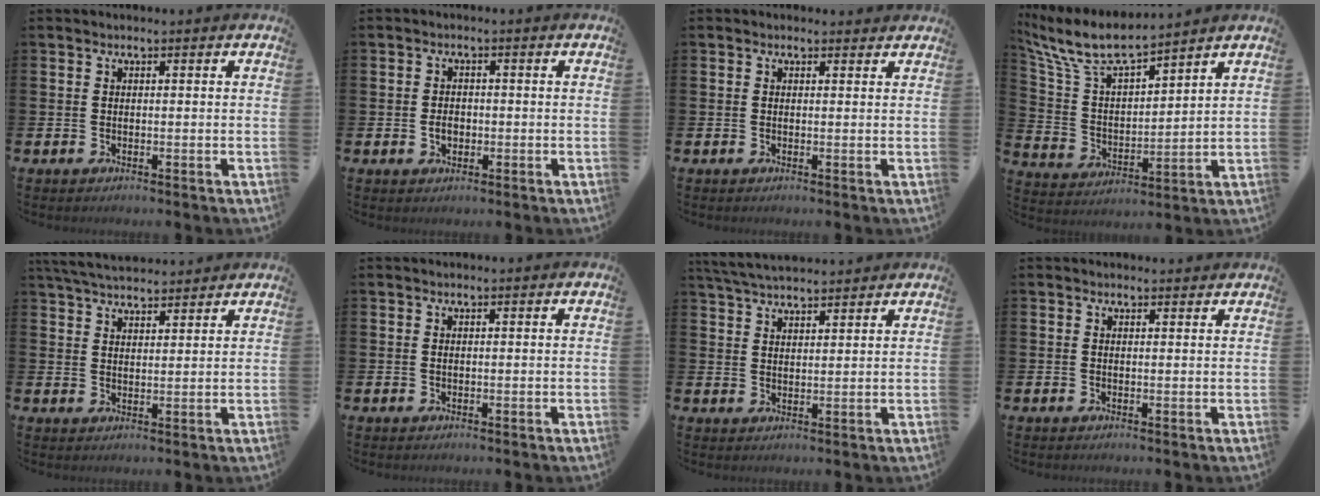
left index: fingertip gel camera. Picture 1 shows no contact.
{"total": 2.1, "force": [-0.4, 1.6, 1.4], "torque": [-0.012, -0.001, -0.014]}
{"total": 0.7, "force": [0.5, 0.4, 0.2], "torque": [0.006, 0.002, 0.006]}
{"total": 8.6, "force": [7.7, 1.7, 3.3], "torque": [-0.101, -0.045, 0.137]}
{"total": 4.8, "force": [4.6, 0.9, 1.0], "torque": [-0.029, -0.020, 0.083]}
{"total": 0.0}
{"total": 4.4, "force": [4.3, 0.6, 1.0], "torque": [-0.027, -0.019, 0.077]}
{"total": 0.8, "force": [0.7, 0.2, 0.1], "torque": [0.008, -0.001, 0.011]}